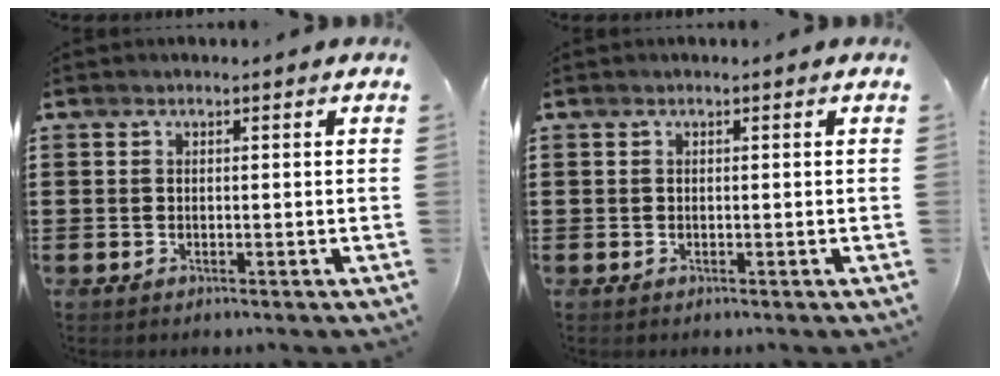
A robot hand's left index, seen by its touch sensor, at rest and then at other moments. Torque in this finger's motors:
{"motor_torque": [0.02, 0.03, 0.00, 0.01]}